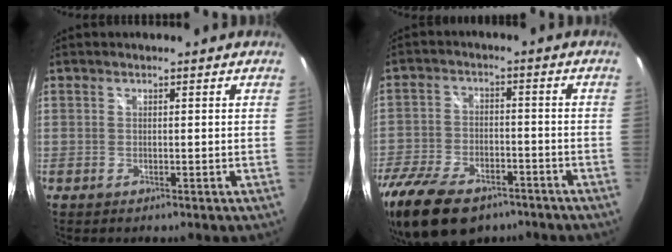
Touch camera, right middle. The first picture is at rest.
{"total": 19.1, "force": [-13.1, 9.6, 10.0], "torque": [-0.237, -0.032, -0.223]}